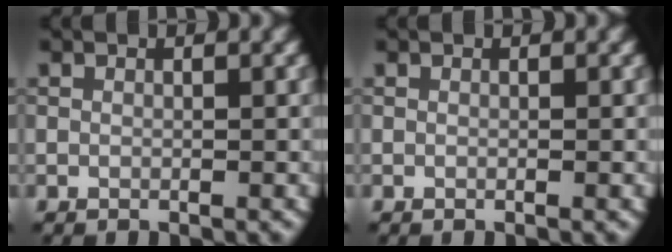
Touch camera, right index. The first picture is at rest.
{"total": 0.0}